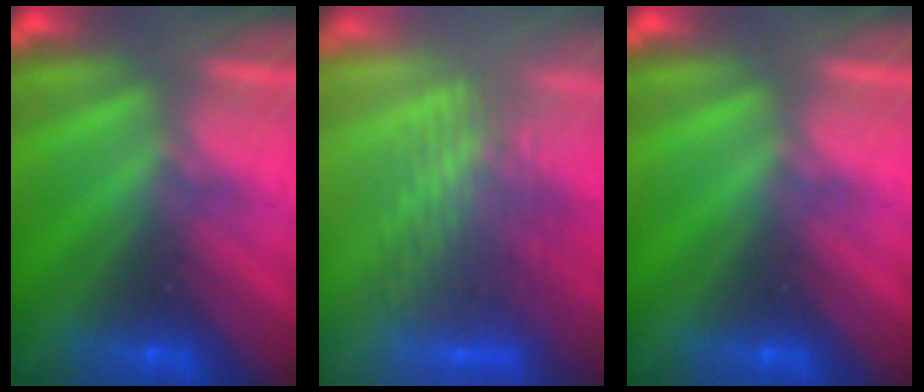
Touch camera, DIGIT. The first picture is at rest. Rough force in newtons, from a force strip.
{"total": 6.7}
{"total": 0.0}